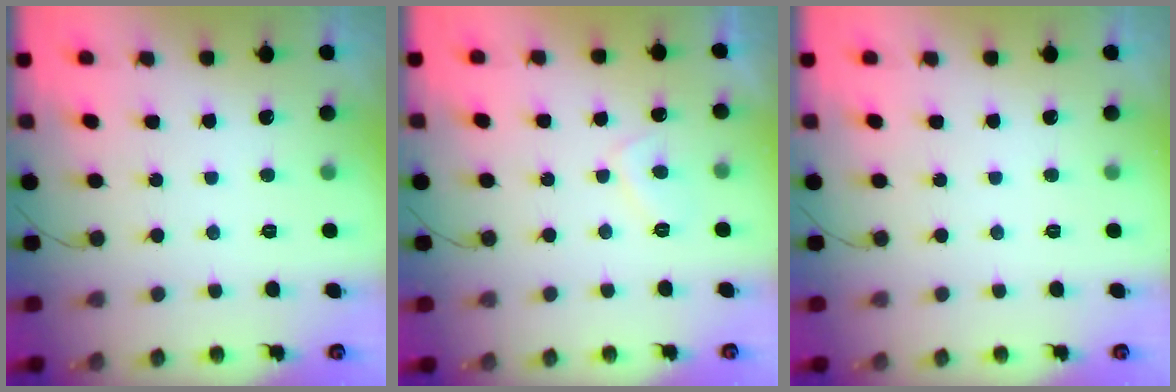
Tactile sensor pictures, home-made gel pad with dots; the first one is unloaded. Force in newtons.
{"total": 2.8, "press": 2.8, "slide": 0.4}
{"total": 0.0}